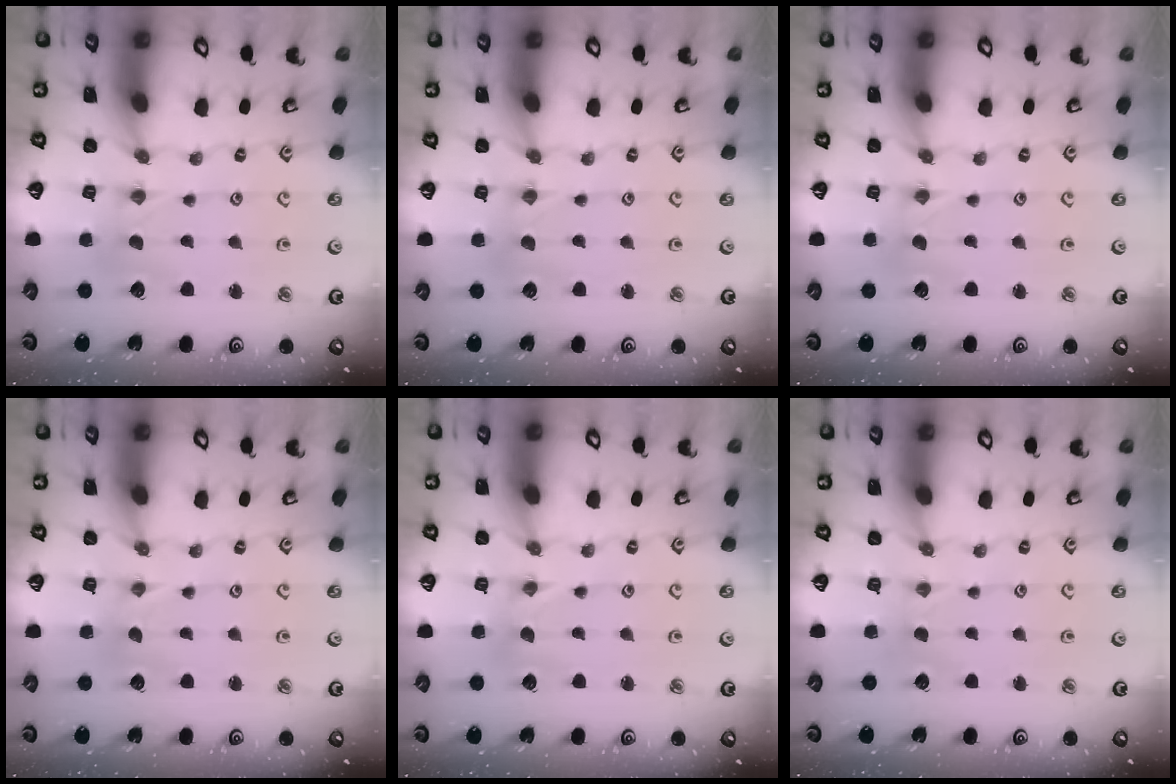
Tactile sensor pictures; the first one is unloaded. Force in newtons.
{"total": 1.1, "press": 1.1, "slide": 0.2}
{"total": 0.0}
{"total": 0.0}
{"total": 0.0}
{"total": 0.0}